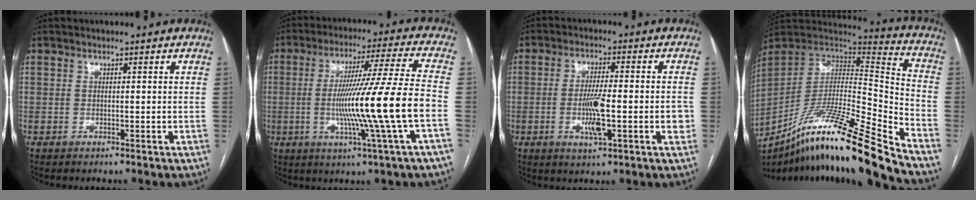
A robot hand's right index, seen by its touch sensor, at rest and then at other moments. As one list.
[{"total": 16.3, "force": [-3.5, -2.4, 15.8], "torque": [-0.279, -0.007, -0.063]}, {"total": 8.6, "force": [-1.8, 1.5, 8.2], "torque": [-0.141, 0.001, -0.029]}, {"total": 23.8, "force": [-18.2, -0.6, 15.4], "torque": [-0.246, -0.020, -0.329]}]